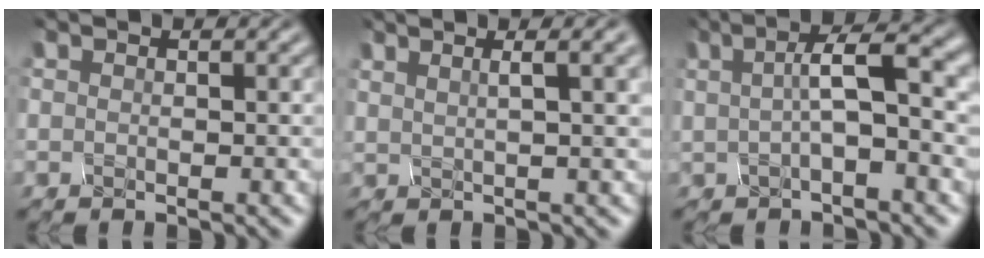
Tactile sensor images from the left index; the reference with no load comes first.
{"total": 5.6, "force": [2.8, 2.0, 4.4], "torque": [-0.048, 0.030, 0.025]}
{"total": 4.2, "force": [-0.3, 0.9, 4.1], "torque": [-0.084, 0.008, 0.004]}